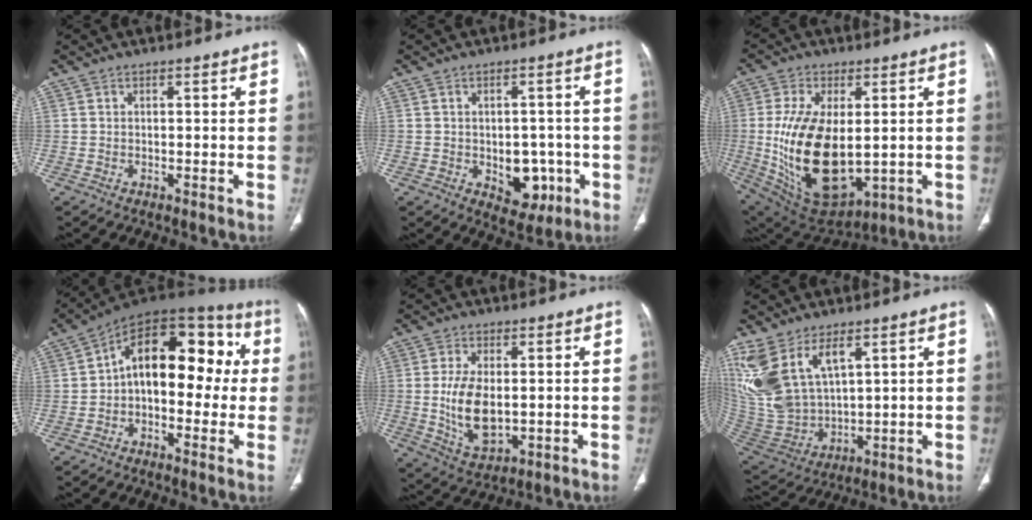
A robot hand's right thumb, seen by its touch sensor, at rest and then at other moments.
{"total": 8.2, "force": [-2.1, 5.8, 5.4], "torque": [-0.033, 0.011, -0.015]}
{"total": 20.7, "force": [-0.6, 10.9, 17.5], "torque": [-0.337, -0.023, 0.020]}
{"total": 17.8, "force": [0.9, 10.5, 14.4], "torque": [-0.161, 0.056, -0.001]}
{"total": 10.4, "force": [-0.2, 5.6, 8.7], "torque": [-0.164, -0.014, 0.008]}
{"total": 16.9, "force": [8.0, 9.1, 11.8], "torque": [-0.251, -0.029, 0.184]}